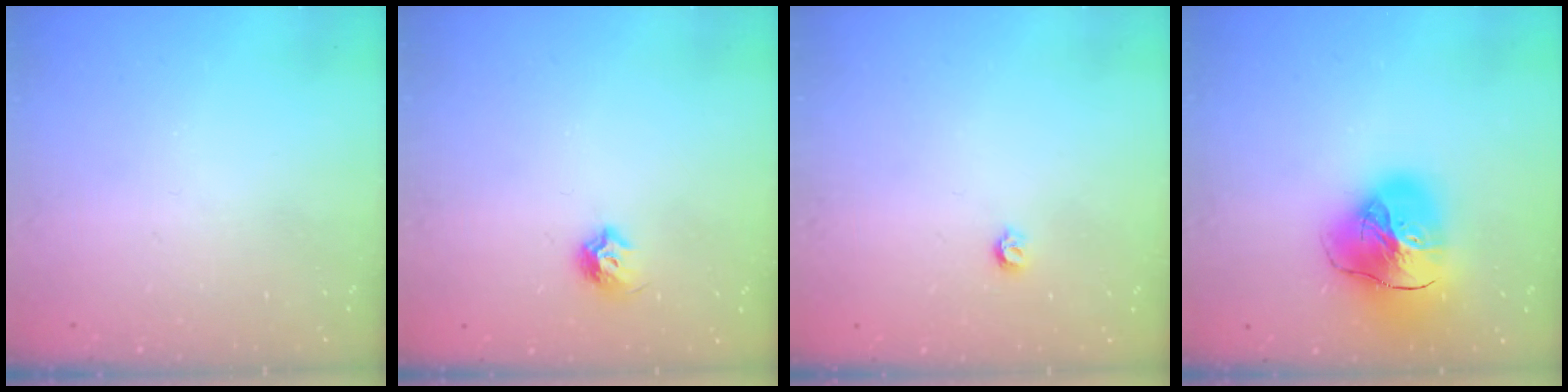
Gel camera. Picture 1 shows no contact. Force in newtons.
{"total": 5.1, "press": 5.0, "slide": 1.0}
{"total": 3.5, "press": 3.5, "slide": 0.3}
{"total": 20.3, "press": 20.2, "slide": 2.2}